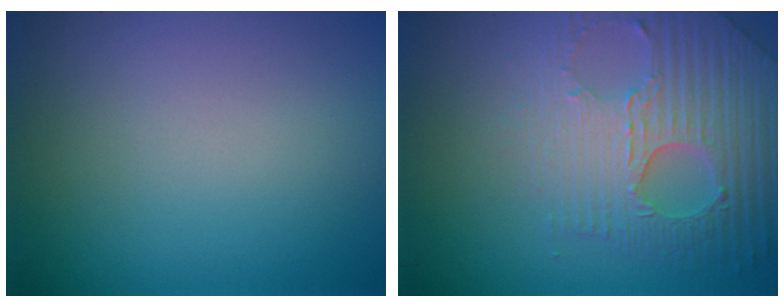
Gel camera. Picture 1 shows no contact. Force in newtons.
{"total": 7.5, "press": 5.4, "slide": 5.2}